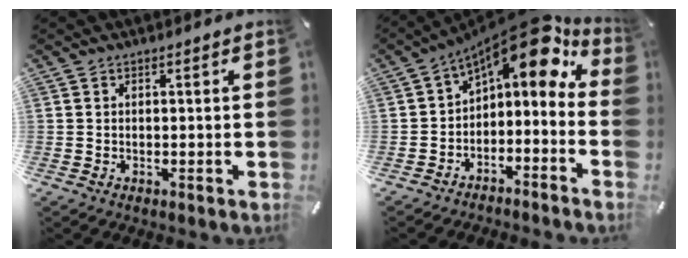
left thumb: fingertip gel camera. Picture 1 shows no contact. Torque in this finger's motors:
{"motor_torque": [1.73, 3.27, 1.00, 0.83, 0.15]}